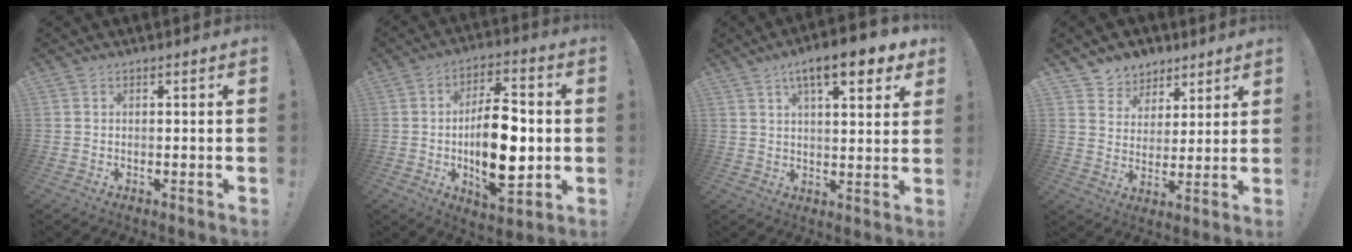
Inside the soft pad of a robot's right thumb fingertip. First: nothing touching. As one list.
[{"total": 18.1, "force": [-1.6, 8.8, 15.8], "torque": [-0.265, 0.001, -0.029]}, {"total": 11.6, "force": [6.4, 3.1, 9.2], "torque": [-0.127, -0.028, 0.098]}, {"total": 6.9, "force": [4.5, 5.2, 0.2], "torque": [-0.008, -0.040, 0.092]}]